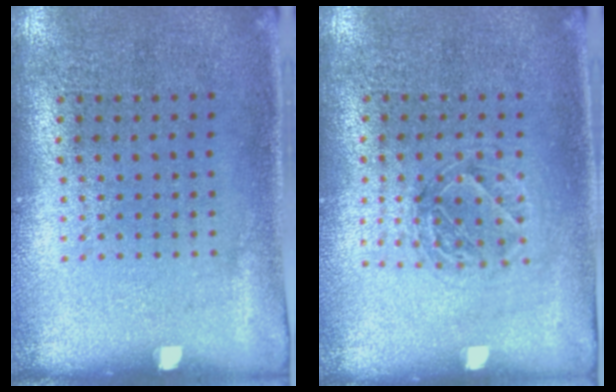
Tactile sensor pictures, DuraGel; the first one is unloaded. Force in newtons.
{"total": 1.2, "press": 1.1, "slide": 0.5}